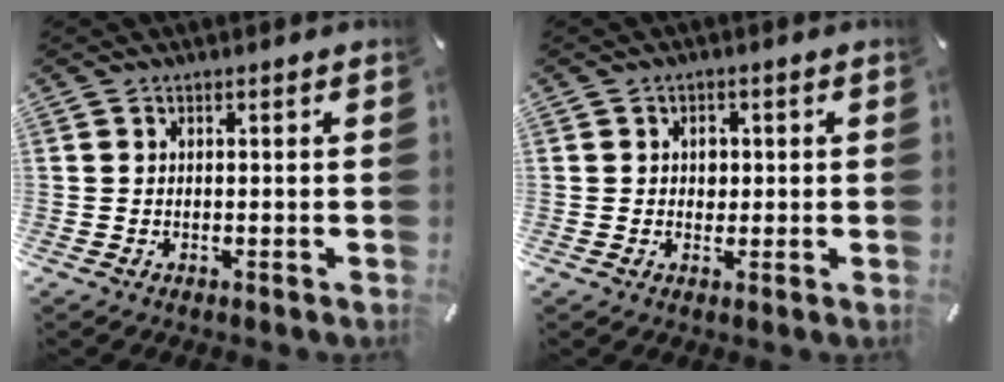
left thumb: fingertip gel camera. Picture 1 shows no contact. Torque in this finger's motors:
{"motor_torque": [0.54, 0.47, 0.02, -0.13, 0.00]}